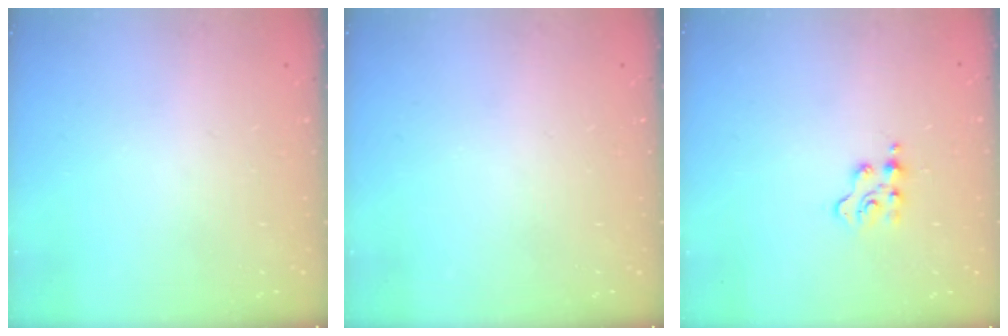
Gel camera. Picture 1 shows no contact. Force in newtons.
{"total": 0.0}
{"total": 2.9, "press": 2.9, "slide": 0.5}